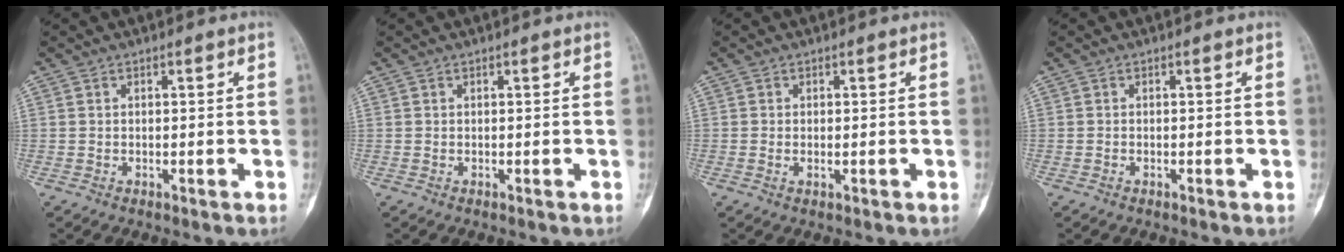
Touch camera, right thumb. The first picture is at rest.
{"total": 0.0}
{"total": 1.0, "force": [-0.1, 0.5, 0.8], "torque": [-0.016, 0.004, -0.001]}
{"total": 0.0}